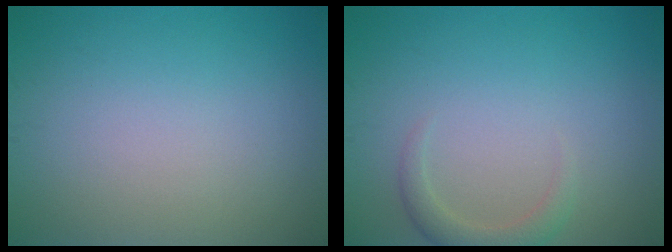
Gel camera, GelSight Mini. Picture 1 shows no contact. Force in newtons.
{"total": 2.0, "press": 2.0, "slide": 0.3}